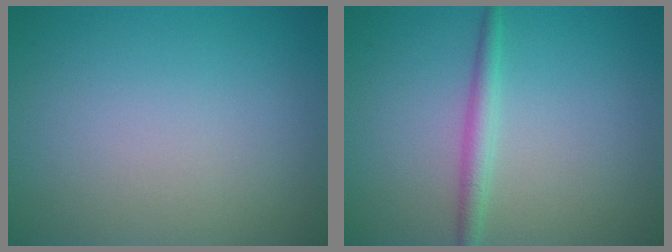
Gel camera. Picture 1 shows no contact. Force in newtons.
{"total": 2.0, "press": 2.0, "slide": 0.0}